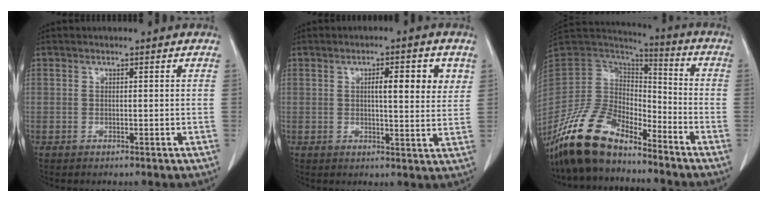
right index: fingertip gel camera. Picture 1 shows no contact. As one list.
[{"total": 6.7, "force": [2.3, 1.2, 6.2], "torque": [-0.087, 0.002, 0.027]}, {"total": 15.2, "force": [-12.1, 5.7, 7.1], "torque": [-0.149, 0.015, -0.235]}]